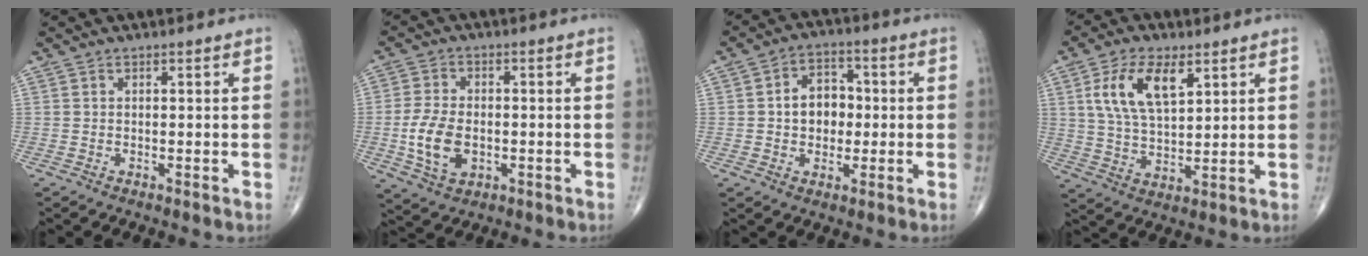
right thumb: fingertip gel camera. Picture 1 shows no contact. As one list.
[{"total": 9.1, "force": [-1.7, 5.7, 6.8], "torque": [-0.131, 0.000, -0.027]}, {"total": 8.2, "force": [0.0, 6.2, 5.3], "torque": [-0.046, 0.019, -0.006]}, {"total": 11.4, "force": [4.7, 5.5, 8.8], "torque": [-0.161, -0.014, 0.093]}]